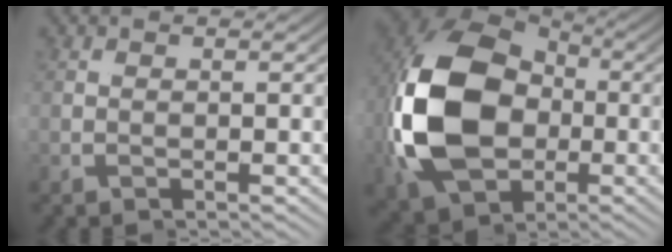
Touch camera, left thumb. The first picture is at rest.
{"total": 20.0, "force": [-0.5, 12.8, 15.4], "torque": [-0.324, -0.043, 0.015]}